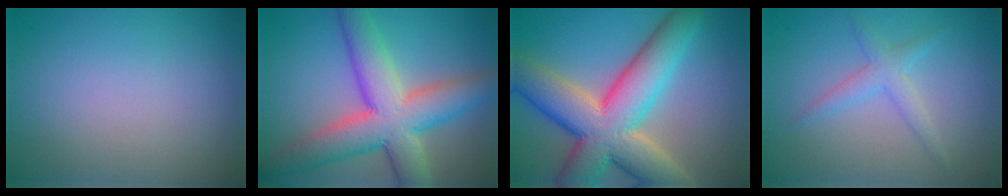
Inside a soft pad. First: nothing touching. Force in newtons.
{"total": 9.2, "press": 9.2, "slide": 0.5}
{"total": 11.8, "press": 11.8, "slide": 0.9}
{"total": 2.1, "press": 2.1, "slide": 0.0}